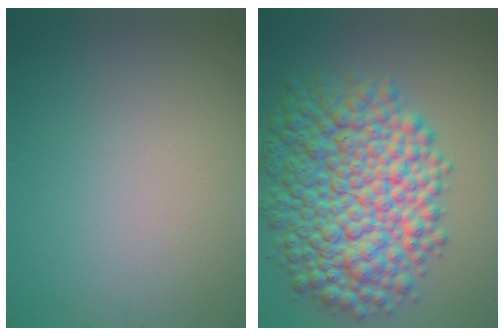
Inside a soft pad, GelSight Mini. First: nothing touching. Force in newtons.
{"total": 11.6, "press": 11.6, "slide": 0.1}